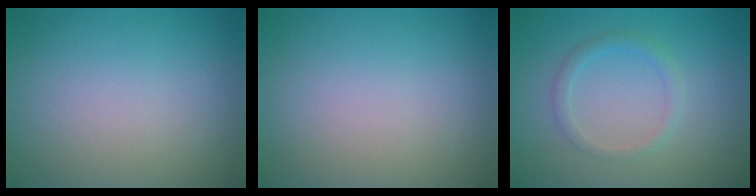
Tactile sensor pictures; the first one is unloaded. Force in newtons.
{"total": 0.0}
{"total": 1.6, "press": 1.6, "slide": 0.0}